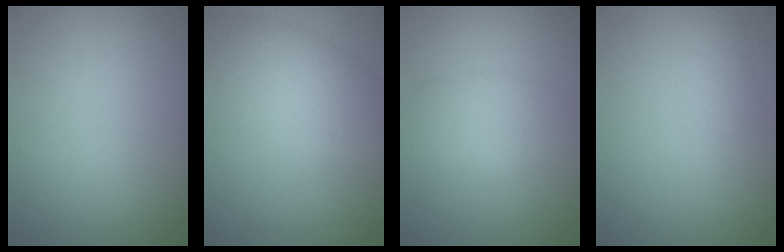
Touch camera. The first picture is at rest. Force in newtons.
{"total": 5.1, "press": 5.1, "slide": 0.2}
{"total": 2.4, "press": 2.4, "slide": 0.1}
{"total": 1.8, "press": 1.8, "slide": 0.0}